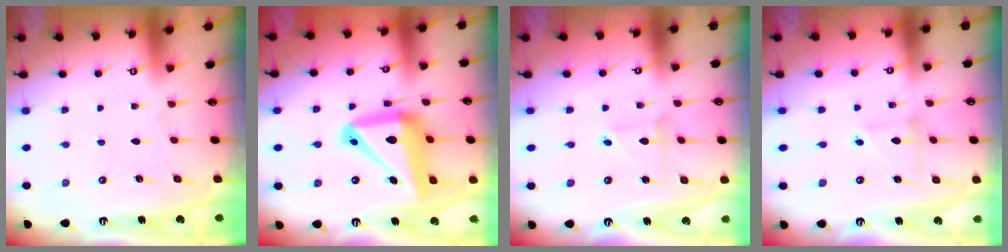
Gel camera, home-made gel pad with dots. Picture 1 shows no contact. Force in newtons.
{"total": 18.3, "press": 18.2, "slide": 2.0}
{"total": 2.4, "press": 2.4, "slide": 0.1}
{"total": 2.4, "press": 2.4, "slide": 0.2}